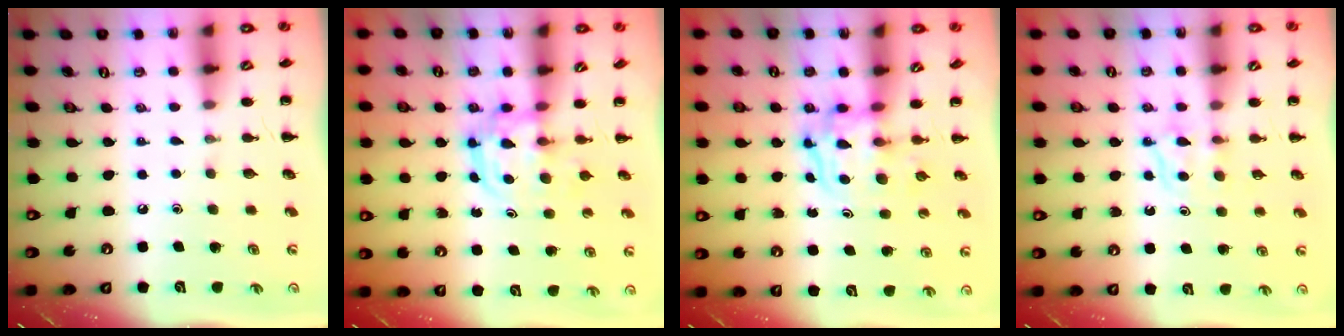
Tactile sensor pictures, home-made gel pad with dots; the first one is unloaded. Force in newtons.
{"total": 3.1, "press": 3.1, "slide": 0.4}
{"total": 3.1, "press": 3.1, "slide": 0.4}
{"total": 5.2, "press": 5.0, "slide": 1.4}